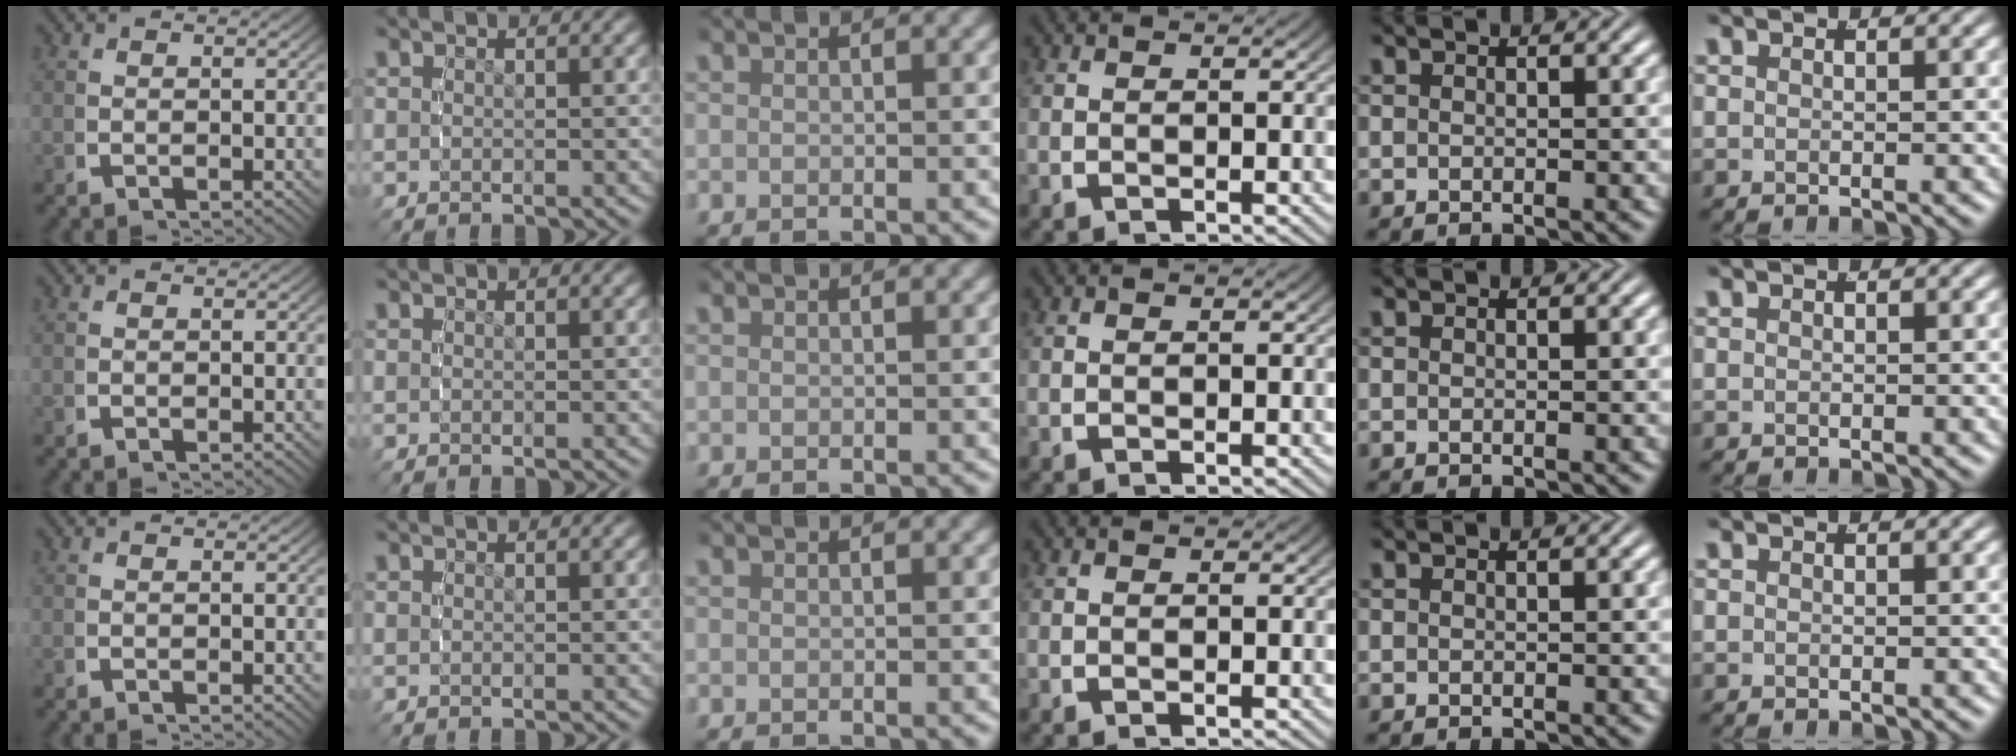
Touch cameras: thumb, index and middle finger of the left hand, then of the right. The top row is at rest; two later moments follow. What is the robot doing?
{"motion": "reach", "object": "string"}